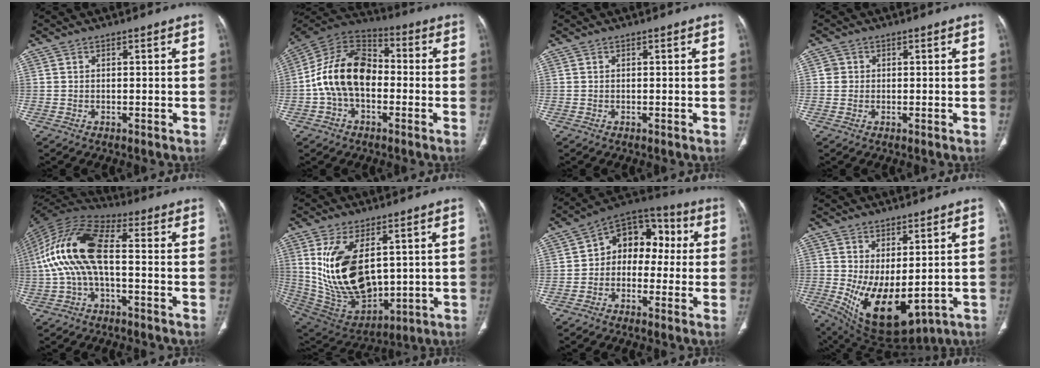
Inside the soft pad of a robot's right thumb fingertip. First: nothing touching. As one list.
[{"total": 15.8, "force": [-1.9, 10.4, 11.6], "torque": [-0.202, 0.042, -0.044]}, {"total": 0.0}, {"total": 1.8, "force": [0.3, 1.7, 0.3], "torque": [0.005, 0.004, 0.003]}, {"total": 15.3, "force": [-0.8, 6.8, 13.7], "torque": [-0.288, 0.040, -0.023]}, {"total": 19.4, "force": [3.8, 10.8, 15.7], "torque": [-0.280, -0.022, 0.103]}, {"total": 12.0, "force": [0.4, 8.9, 8.1], "torque": [-0.069, 0.045, -0.013]}, {"total": 13.2, "force": [-1.0, 6.5, 11.4], "torque": [-0.185, -0.023, 0.016]}]